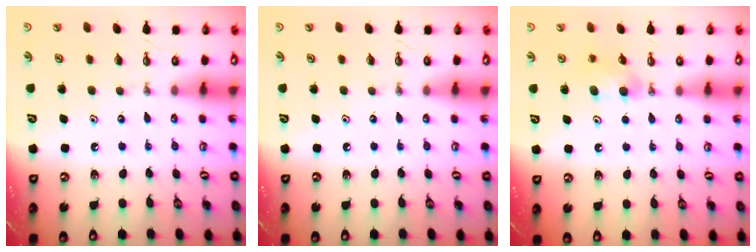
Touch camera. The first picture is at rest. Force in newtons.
{"total": 0.0}
{"total": 4.9, "press": 4.7, "slide": 1.4}